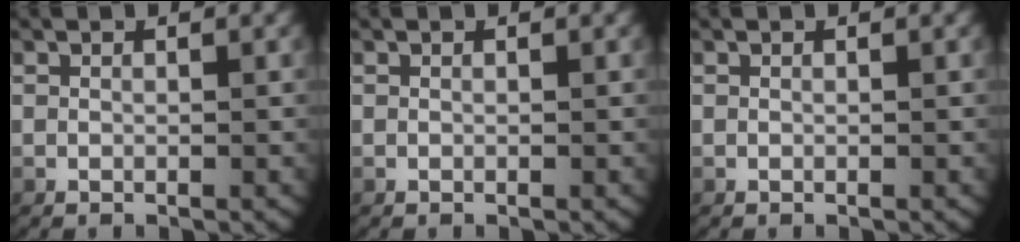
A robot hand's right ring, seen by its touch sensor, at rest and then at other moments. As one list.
[{"total": 0.0}, {"total": 0.0}]